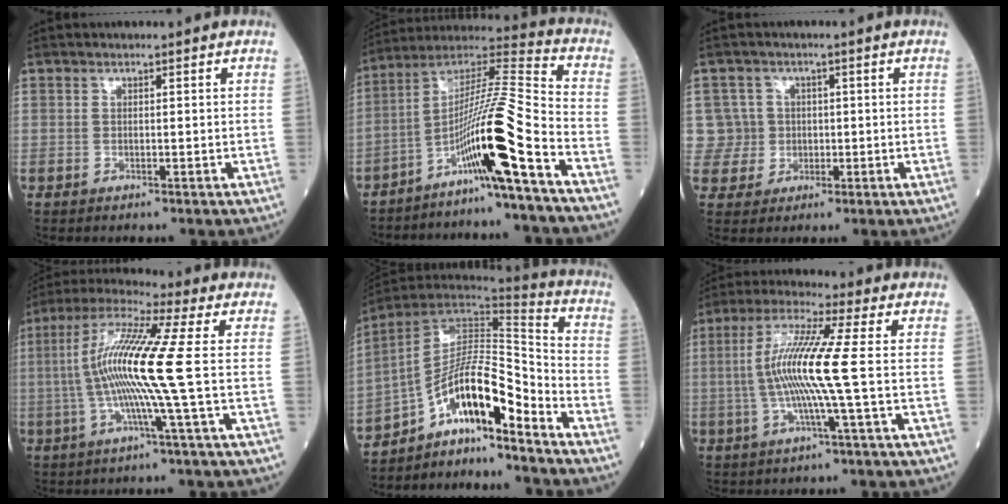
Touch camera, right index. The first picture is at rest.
{"total": 14.4, "force": [-7.5, -1.8, 12.2], "torque": [-0.226, 0.010, -0.137]}
{"total": 5.2, "force": [0.6, 5.1, -0.5], "torque": [0.023, 0.016, 0.013]}
{"total": 13.7, "force": [-0.7, -1.7, 13.6], "torque": [-0.268, 0.002, -0.026]}
{"total": 14.7, "force": [-10.6, 1.5, 10.0], "torque": [-0.163, 0.029, -0.184]}
{"total": 11.1, "force": [-0.5, -1.2, 11.0], "torque": [-0.222, 0.004, -0.018]}